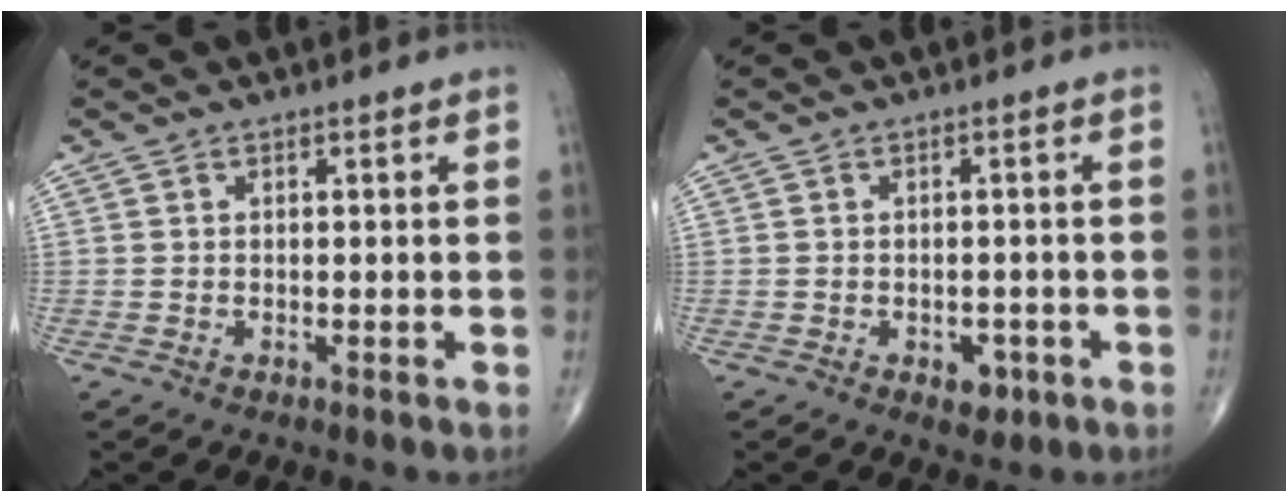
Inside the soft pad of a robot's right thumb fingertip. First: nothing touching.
{"total": 2.9, "force": [-1.3, 1.9, 1.8], "torque": [-0.008, 0.003, -0.013]}